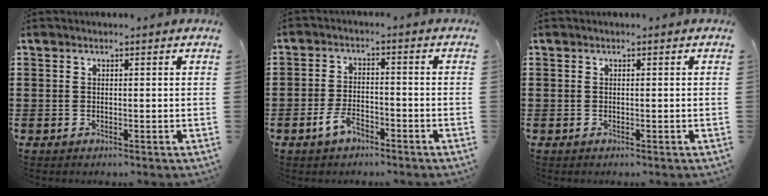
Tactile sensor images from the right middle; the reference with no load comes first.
{"total": 4.1, "force": [-2.7, 1.8, 2.5], "torque": [-0.056, 0.001, -0.053]}
{"total": 0.0}